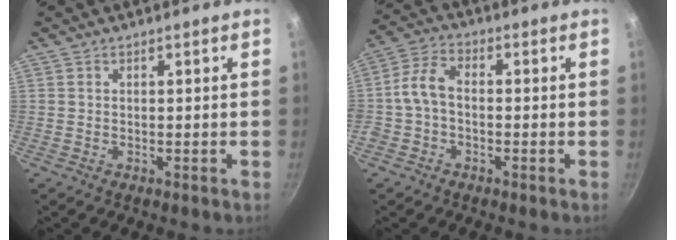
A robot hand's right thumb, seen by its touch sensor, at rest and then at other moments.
{"total": 6.0, "force": [-1.3, 4.0, 4.4], "torque": [-0.091, 0.030, -0.036]}